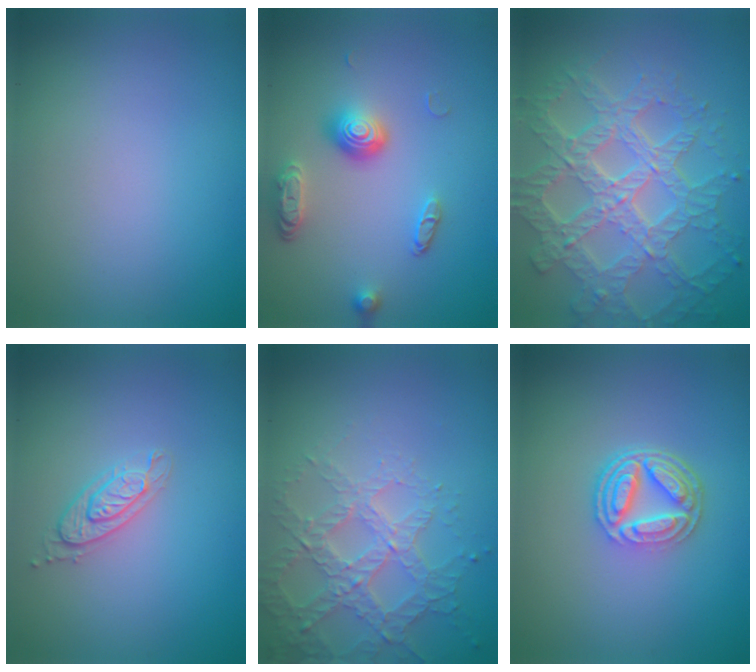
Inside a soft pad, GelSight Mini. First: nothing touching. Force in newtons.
{"total": 3.7, "press": 2.8, "slide": 2.3}
{"total": 8.1, "press": 5.9, "slide": 5.6}
{"total": 2.1, "press": 2.1, "slide": 0.4}
{"total": 4.1, "press": 3.5, "slide": 2.0}
{"total": 5.2, "press": 3.8, "slide": 3.5}